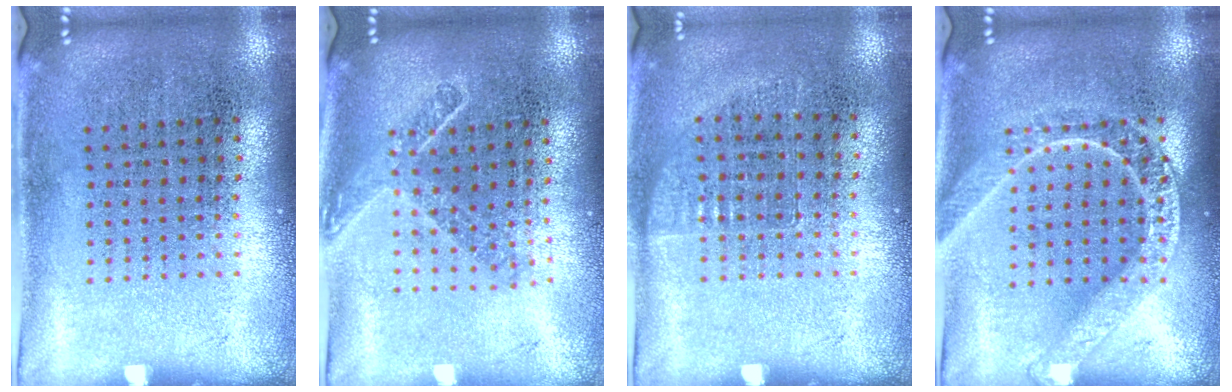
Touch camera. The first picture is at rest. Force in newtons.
{"total": 1.6, "press": 1.2, "slide": 1.0}
{"total": 0.7, "press": 0.6, "slide": 0.1}
{"total": 2.8, "press": 2.8, "slide": 0.4}